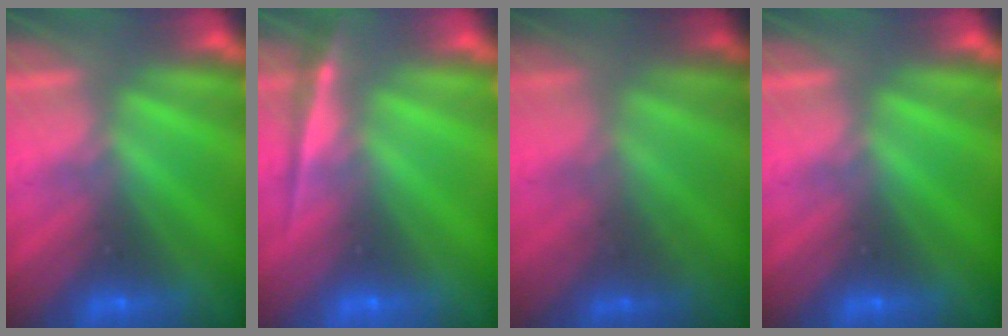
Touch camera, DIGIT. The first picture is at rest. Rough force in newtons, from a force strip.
{"total": 1.9}
{"total": 1.8}
{"total": 0.0}